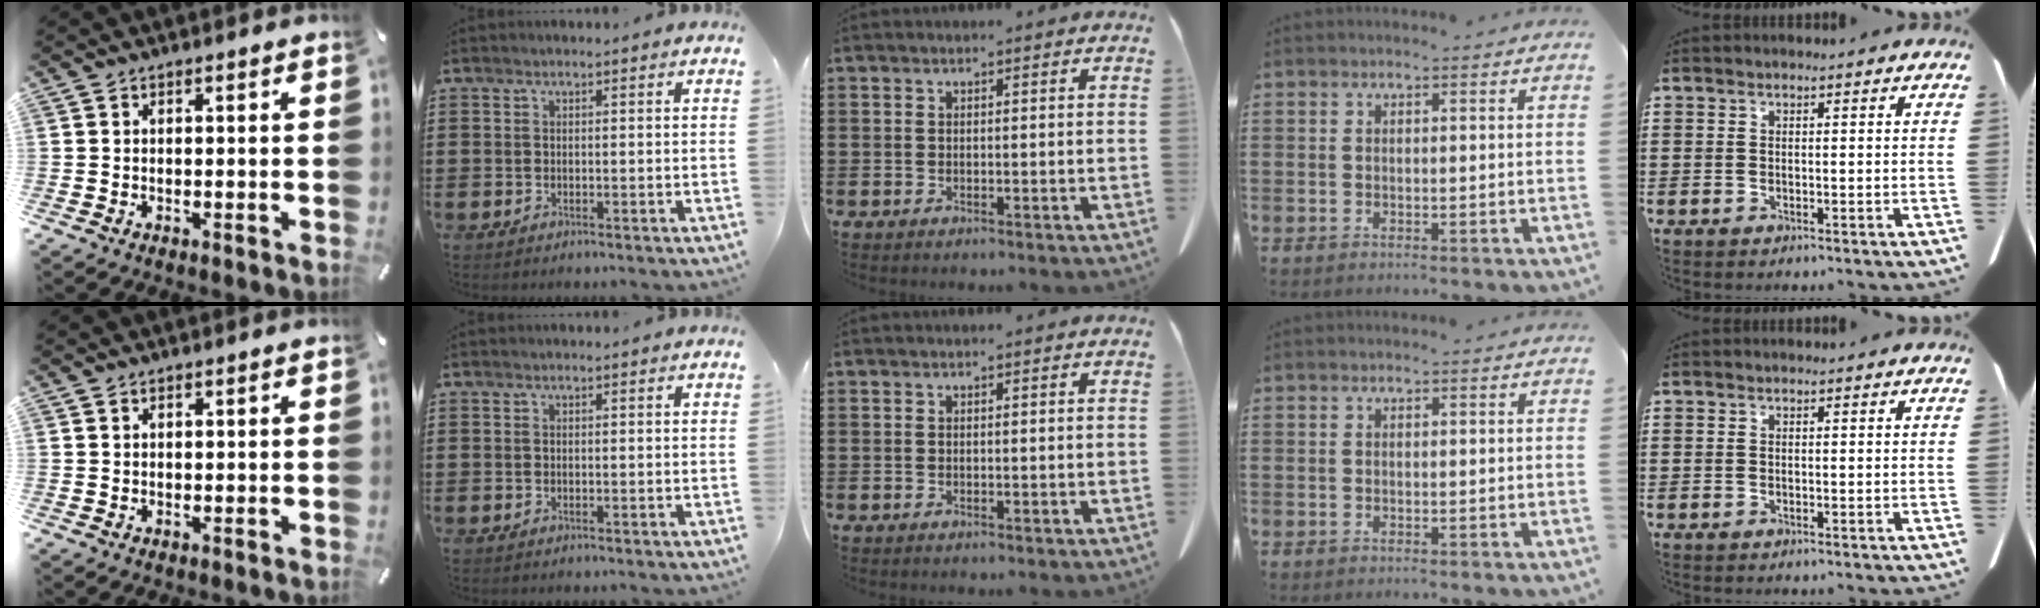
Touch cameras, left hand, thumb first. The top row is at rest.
{"thumb": {"total": 0.5, "force": [0.3, 0.3, 0.3], "torque": [-0.005, 0.000, 0.006]}}